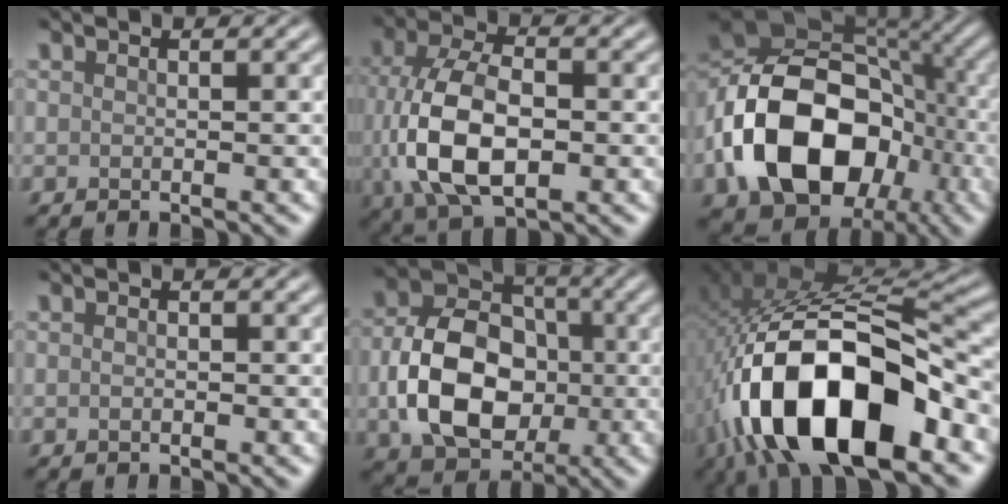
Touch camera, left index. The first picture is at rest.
{"total": 10.4, "force": [-1.2, 6.3, 8.2], "torque": [-0.181, -0.010, -0.019]}
{"total": 15.6, "force": [-4.4, 11.2, 9.9], "torque": [-0.183, -0.005, -0.087]}
{"total": 0.7, "force": [-0.2, 0.4, 0.5], "torque": [-0.005, -0.001, -0.003]}
{"total": 10.5, "force": [-1.6, 7.8, 6.8], "torque": [-0.131, 0.000, -0.029]}
{"total": 16.3, "force": [-6.4, 7.6, 12.9], "torque": [-0.230, 0.001, -0.106]}